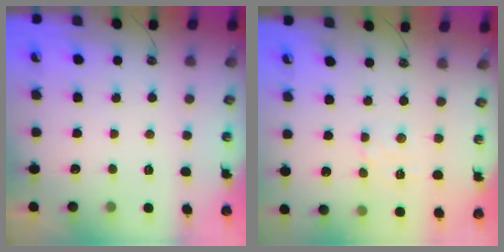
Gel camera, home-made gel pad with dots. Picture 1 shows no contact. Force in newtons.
{"total": 2.1, "press": 2.1, "slide": 0.5}